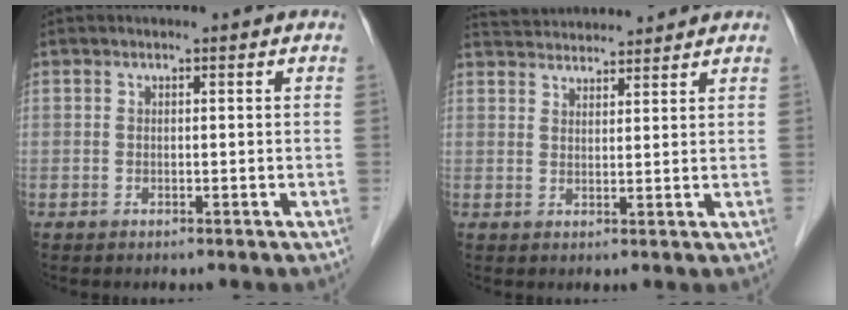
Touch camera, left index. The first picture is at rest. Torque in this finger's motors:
{"motor_torque": [-0.78, -1.05, 0.04, 0.03]}